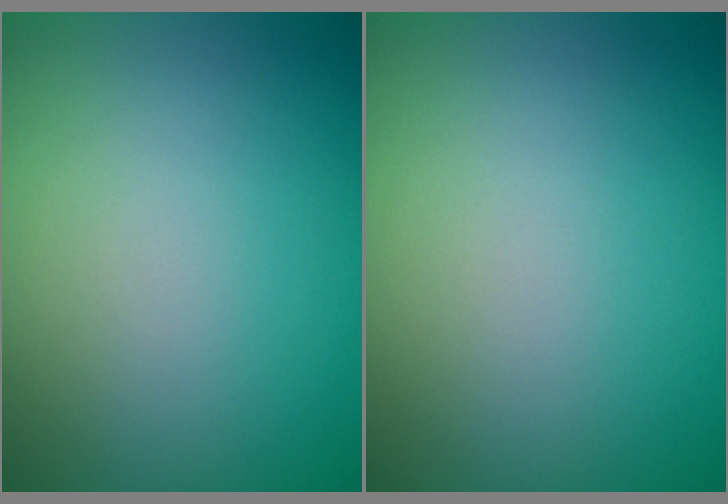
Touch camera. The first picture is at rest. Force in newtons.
{"total": 0.0}